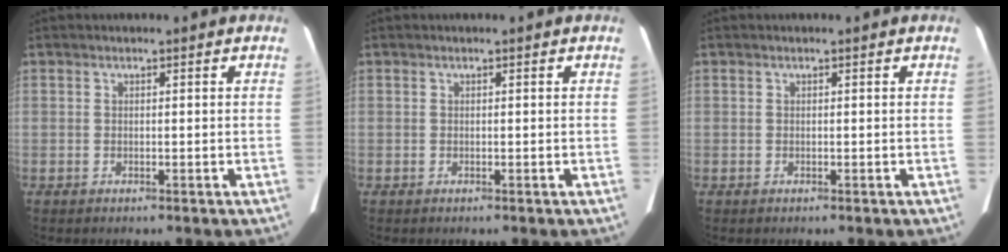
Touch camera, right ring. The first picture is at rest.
{"total": 0.0}
{"total": 0.0}